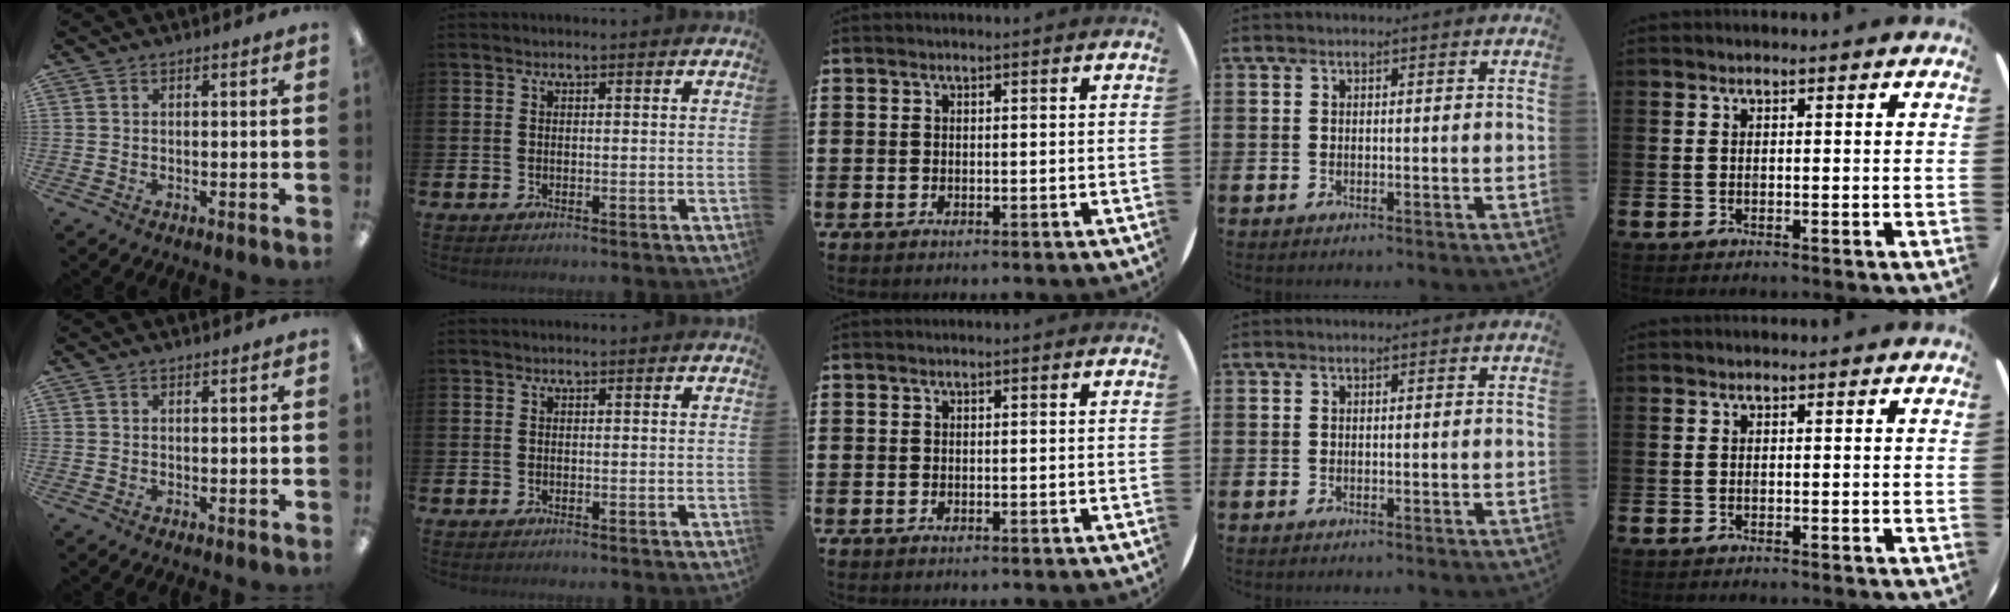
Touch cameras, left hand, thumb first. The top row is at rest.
{}